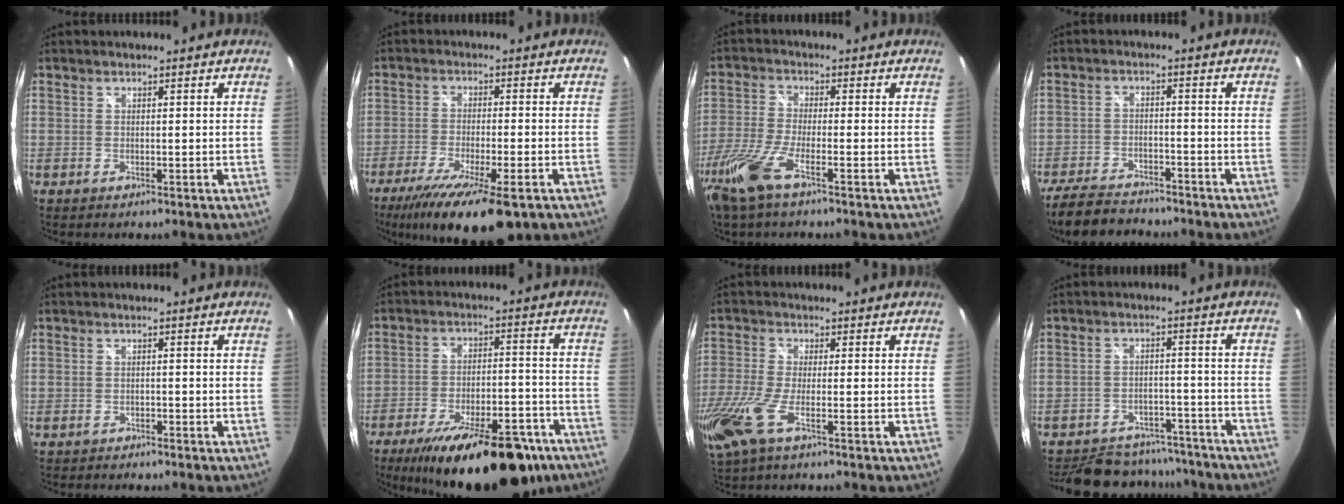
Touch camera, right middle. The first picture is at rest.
{"total": 16.0, "force": [-10.7, 3.4, 11.4], "torque": [-0.219, -0.055, -0.173]}
{"total": 10.0, "force": [-6.4, 1.2, 7.6], "torque": [-0.182, -0.030, -0.132]}
{"total": 11.8, "force": [-10.1, 4.0, 4.7], "torque": [-0.124, -0.013, -0.164]}
{"total": 1.0, "force": [-0.9, 0.3, 0.0], "torque": [-0.001, 0.000, -0.017]}
{"total": 23.7, "force": [-17.1, 8.0, 14.3], "torque": [-0.228, -0.023, -0.234]}
{"total": 10.4, "force": [-5.3, 2.1, 8.6], "torque": [-0.208, -0.039, -0.106]}
{"total": 18.5, "force": [-15.7, 7.5, 6.2], "torque": [-0.143, 0.024, -0.200]}